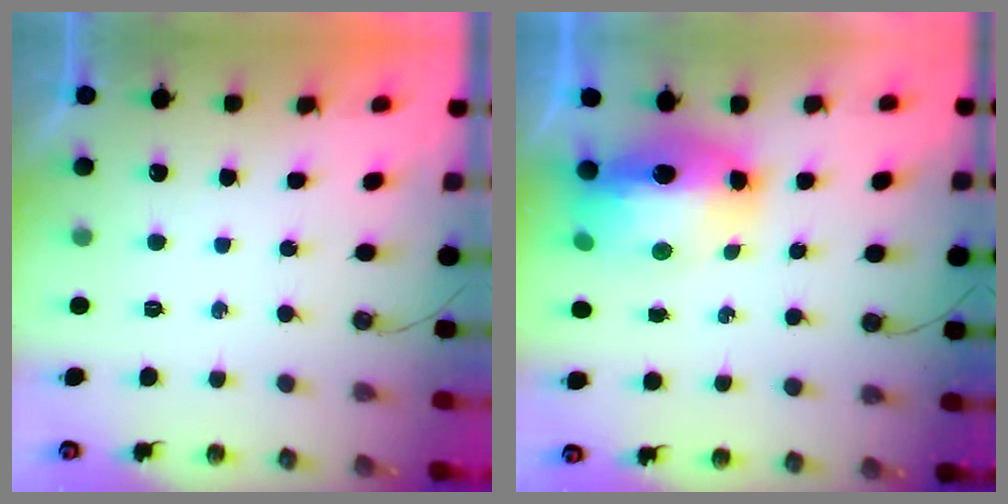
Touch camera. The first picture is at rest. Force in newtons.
{"total": 15.5, "press": 15.4, "slide": 1.6}